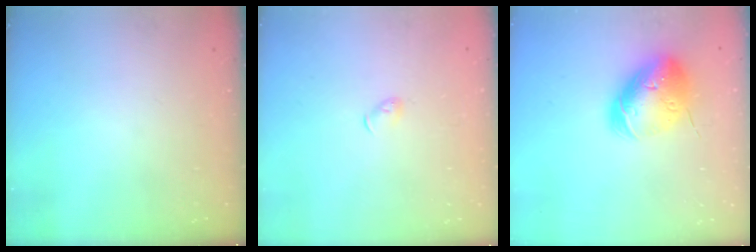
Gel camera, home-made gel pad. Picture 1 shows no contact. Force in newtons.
{"total": 3.2, "press": 3.1, "slide": 0.7}
{"total": 18.2, "press": 18.0, "slide": 2.8}